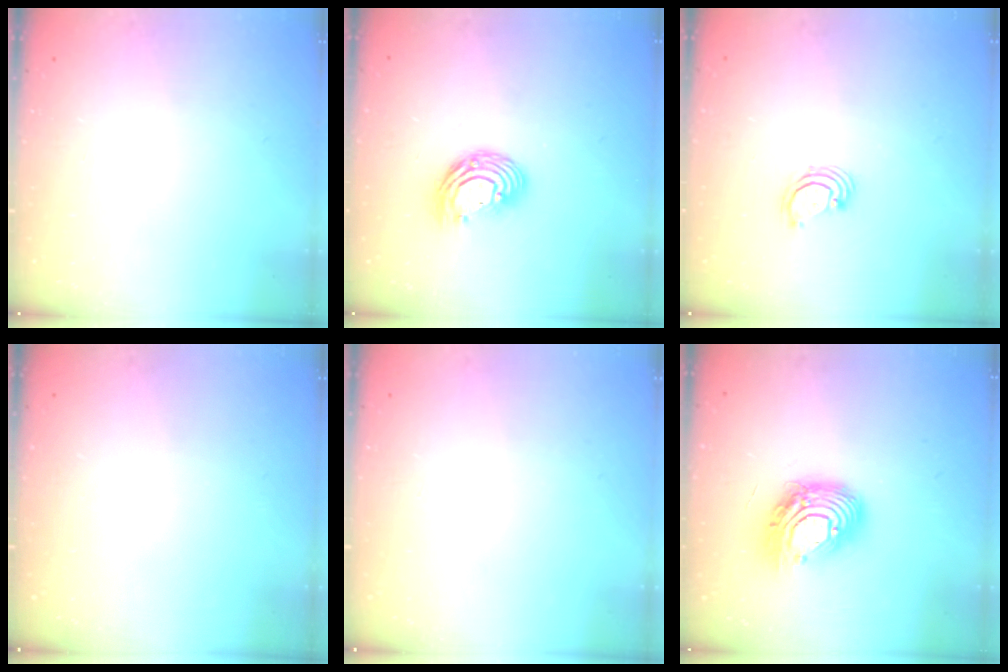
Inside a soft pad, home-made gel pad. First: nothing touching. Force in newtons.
{"total": 9.8, "press": 9.8, "slide": 0.6}
{"total": 2.8, "press": 2.8, "slide": 0.3}
{"total": 0.0}
{"total": 0.0}
{"total": 14.4, "press": 14.3, "slide": 1.3}